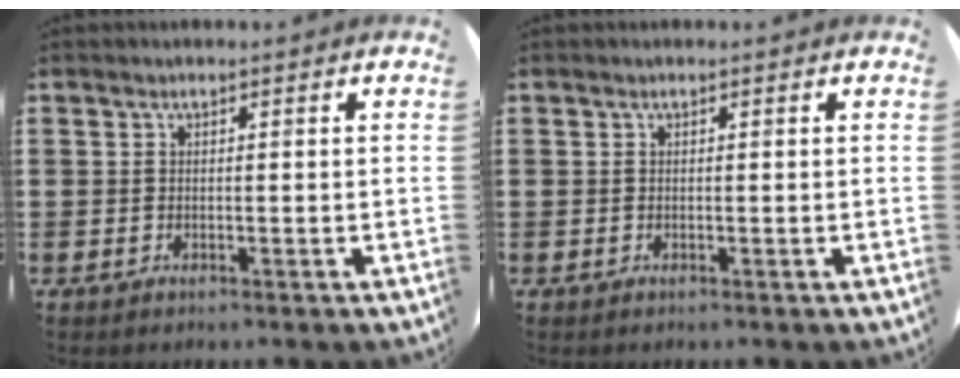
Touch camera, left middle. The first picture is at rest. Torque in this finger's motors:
{"motor_torque": [0.00, -0.04, 0.01, -0.01]}